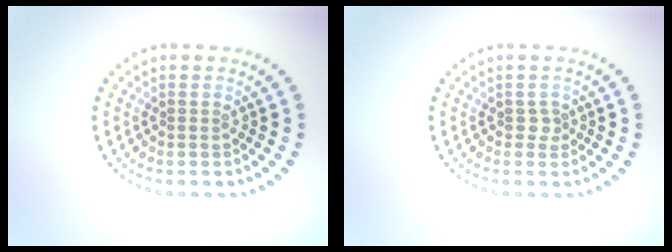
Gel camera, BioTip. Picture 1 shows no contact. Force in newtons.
{"total": 0.9, "press": 0.6, "slide": 0.7}